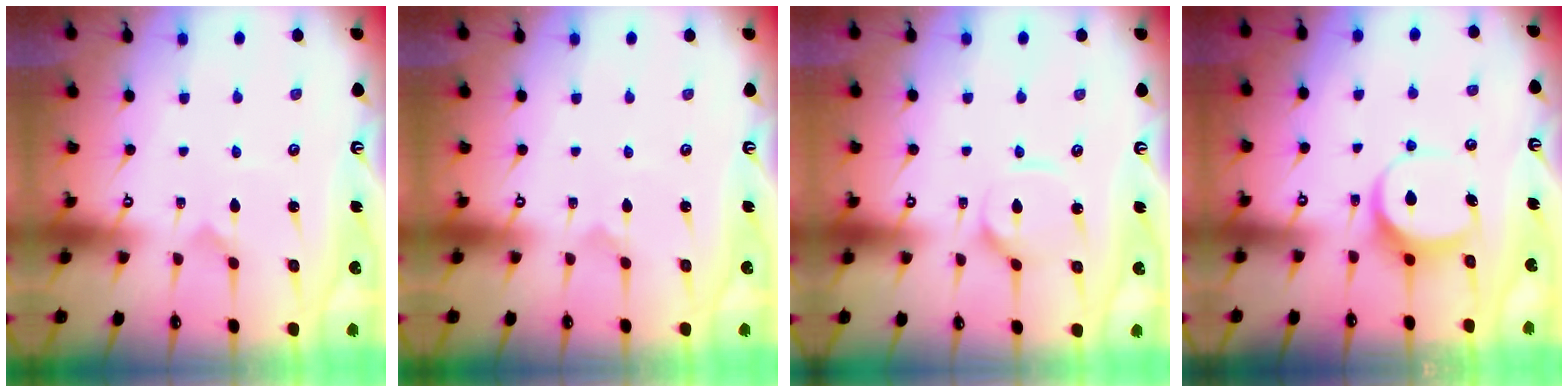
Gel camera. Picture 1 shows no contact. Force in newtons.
{"total": 0.0}
{"total": 4.5, "press": 4.5, "slide": 0.4}
{"total": 7.1, "press": 7.1, "slide": 0.4}